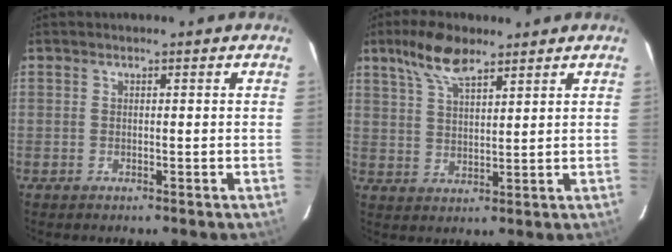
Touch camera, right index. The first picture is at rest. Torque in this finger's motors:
{"motor_torque": [0.69, 0.60, 0.08, 0.06]}